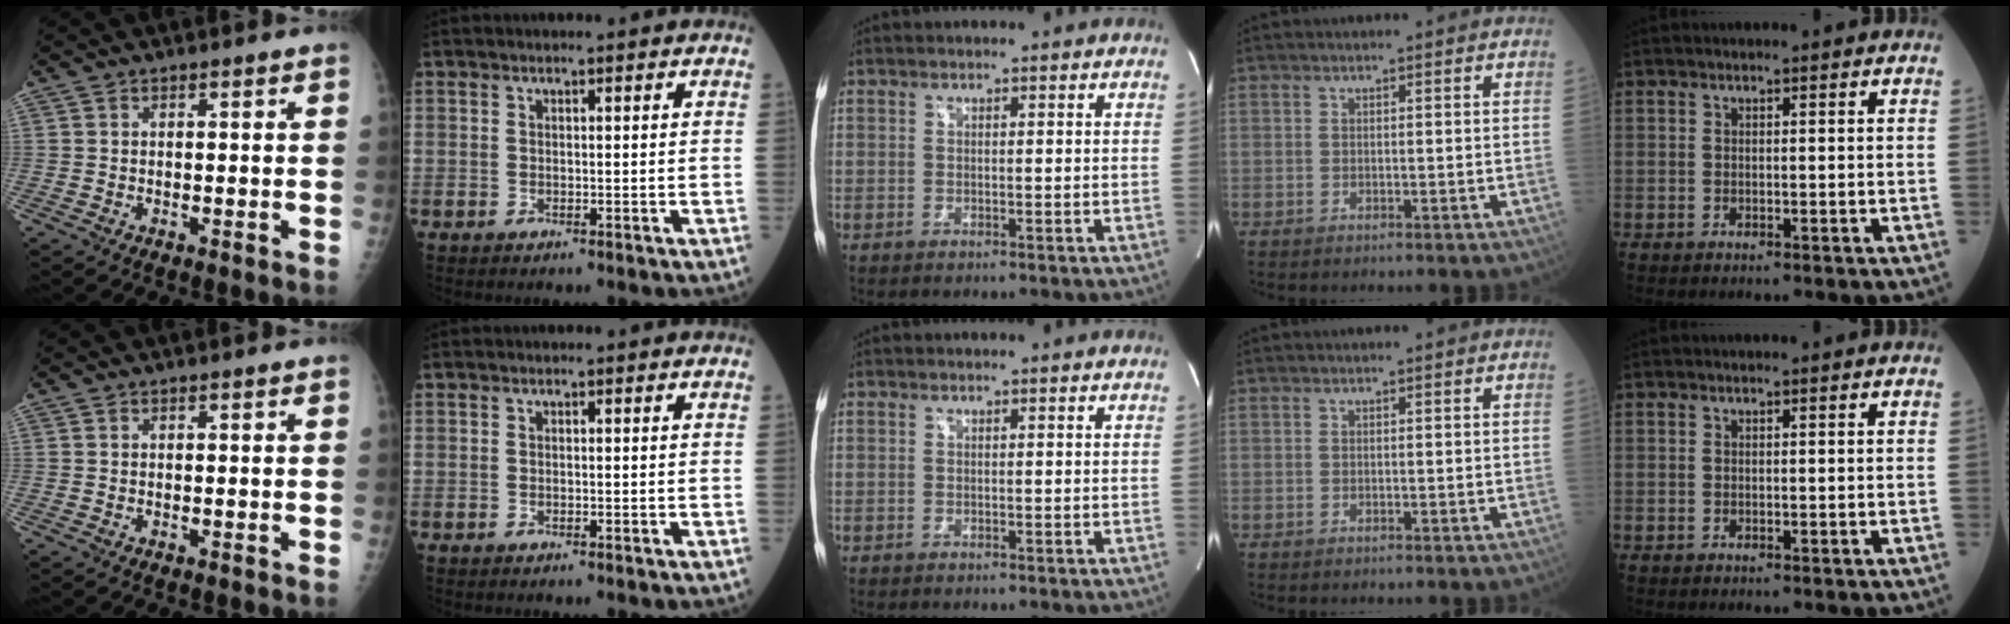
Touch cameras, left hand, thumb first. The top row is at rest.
{}